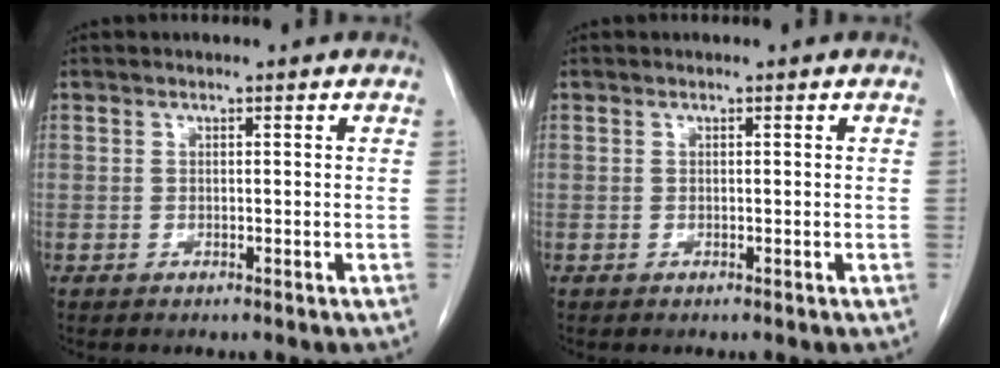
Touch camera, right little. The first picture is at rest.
{"total": 0.0}